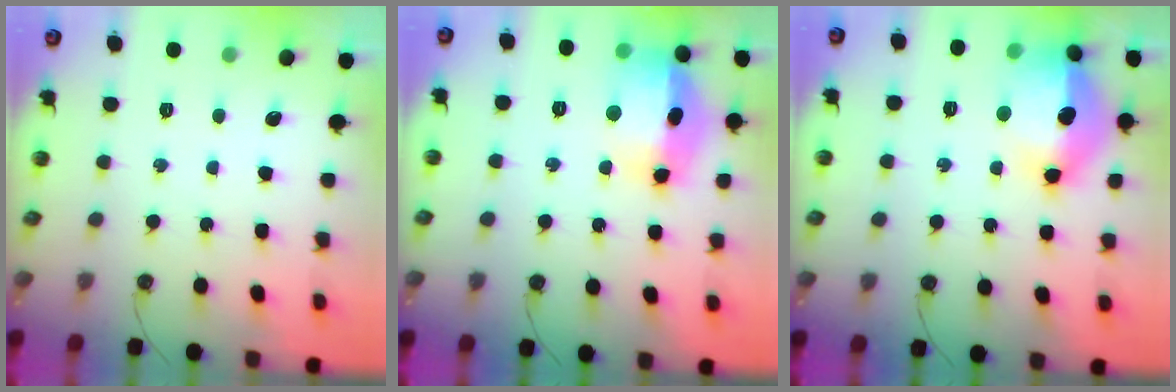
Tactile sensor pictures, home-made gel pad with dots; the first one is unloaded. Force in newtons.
{"total": 19.3, "press": 18.5, "slide": 5.4}
{"total": 19.0, "press": 18.9, "slide": 1.7}